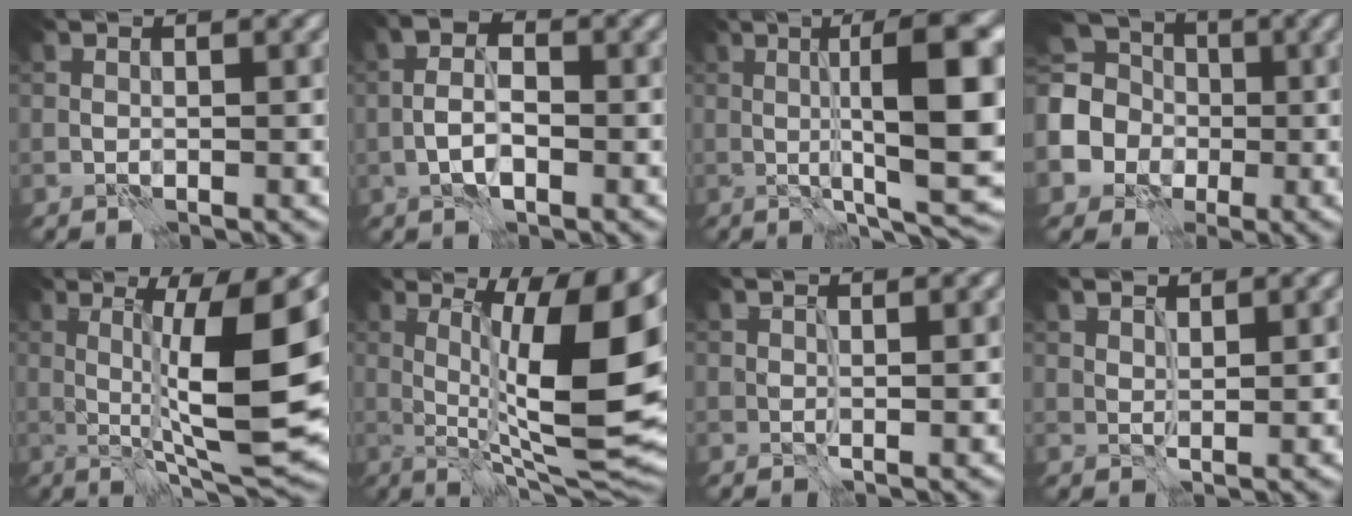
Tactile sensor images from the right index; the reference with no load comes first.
{"total": 3.9, "force": [-1.1, 2.0, 3.2], "torque": [-0.064, 0.006, -0.027]}
{"total": 12.4, "force": [0.7, 2.5, 12.1], "torque": [-0.163, 0.012, 0.012]}
{"total": 8.5, "force": [-1.0, 7.8, 3.3], "torque": [-0.094, -0.003, -0.048]}
{"total": 10.9, "force": [-0.2, 1.6, 10.8], "torque": [-0.163, 0.006, 0.001]}
{"total": 13.8, "force": [0.6, 3.5, 13.3], "torque": [-0.177, 0.002, 0.008]}
{"total": 0.0}
{"total": 1.3, "force": [1.0, 0.7, 0.5], "torque": [-0.006, -0.004, 0.023]}